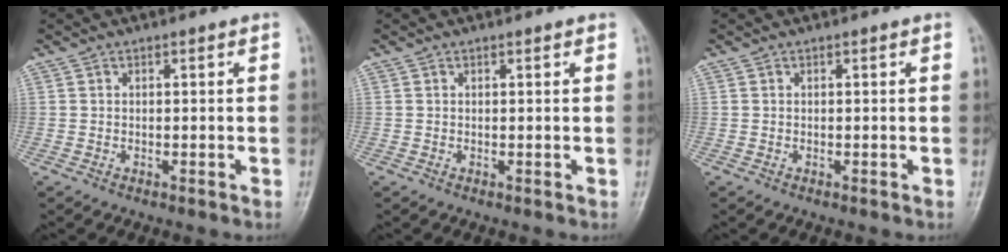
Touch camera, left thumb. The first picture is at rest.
{"total": 0.7, "force": [0.4, 0.3, 0.4], "torque": [-0.004, -0.001, 0.001]}
{"total": 0.0}